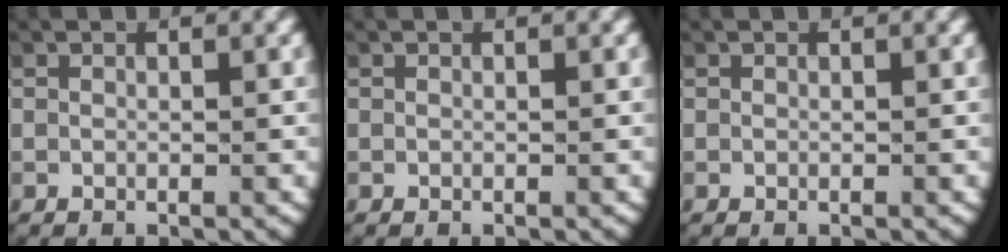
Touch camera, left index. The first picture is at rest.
{"total": 0.0}
{"total": 0.0}